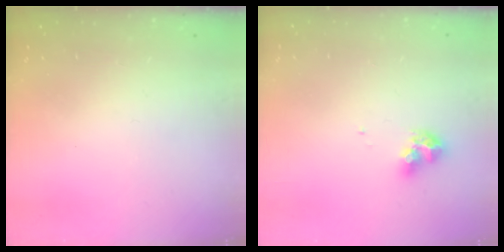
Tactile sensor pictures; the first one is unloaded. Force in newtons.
{"total": 9.0, "press": 9.0, "slide": 0.9}